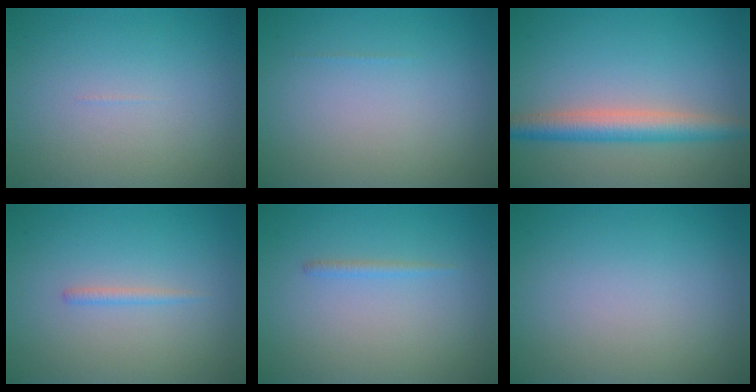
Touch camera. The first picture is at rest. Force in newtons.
{"total": 0.0}
{"total": 4.1, "press": 4.1, "slide": 0.1}
{"total": 0.8, "press": 0.8, "slide": 0.1}
{"total": 0.8, "press": 0.8, "slide": 0.1}
{"total": 0.0}